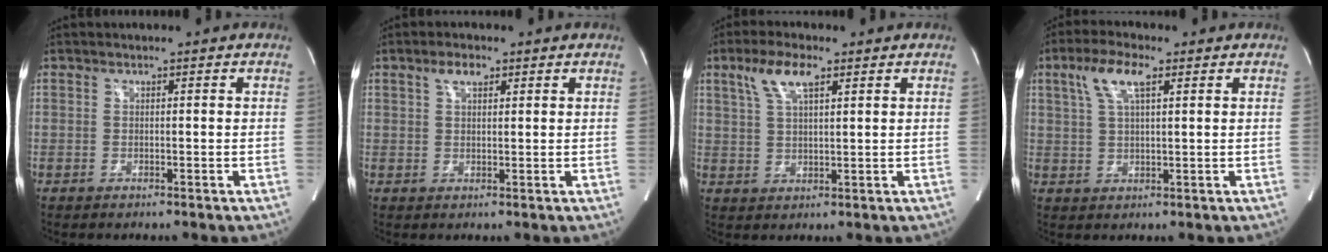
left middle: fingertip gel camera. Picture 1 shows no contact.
{"total": 2.7, "force": [1.6, 1.2, 1.8], "torque": [-0.038, 0.009, 0.031]}
{"total": 6.2, "force": [3.4, 1.7, 4.9], "torque": [-0.107, 0.014, 0.067]}
{"total": 6.3, "force": [2.9, 1.6, 5.3], "torque": [-0.114, 0.017, 0.057]}